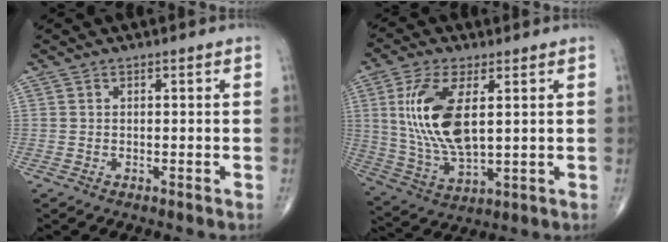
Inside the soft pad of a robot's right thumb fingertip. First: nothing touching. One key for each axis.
{"total": 14.5, "fx": 3.0, "fy": 6.3, "fz": 12.7, "tx": -0.266, "ty": -0.016, "tz": 0.069}